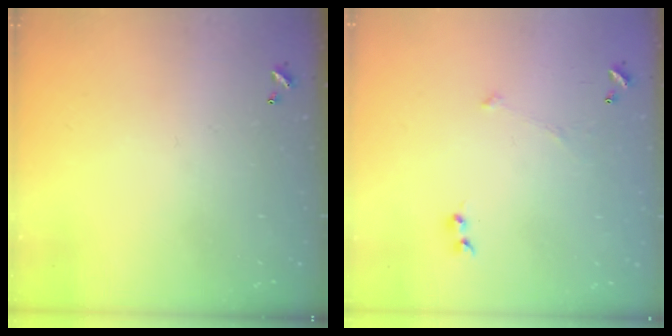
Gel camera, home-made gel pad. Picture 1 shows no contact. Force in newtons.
{"total": 4.8, "press": 4.7, "slide": 0.8}